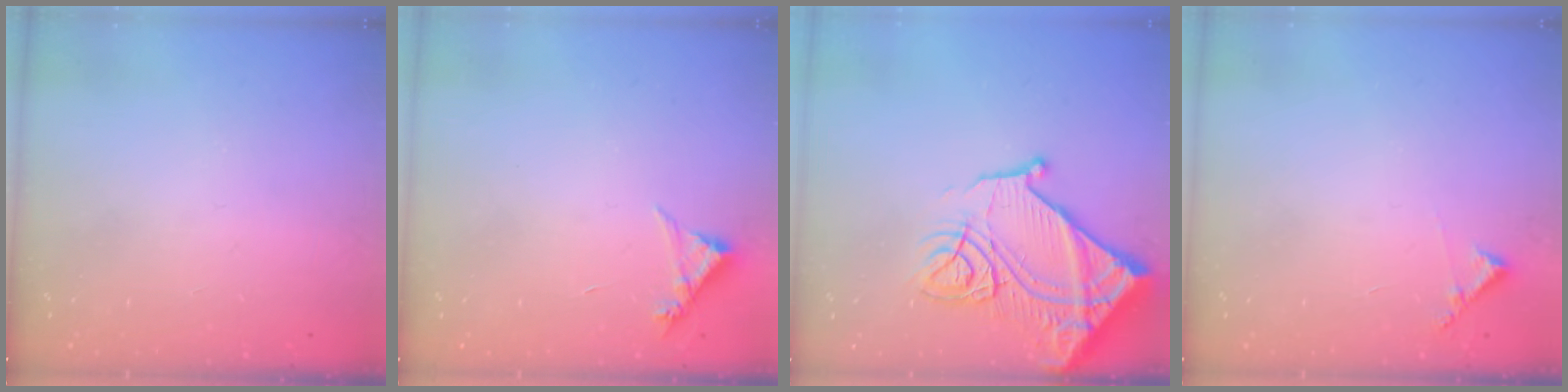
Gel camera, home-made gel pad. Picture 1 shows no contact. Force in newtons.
{"total": 4.3, "press": 4.2, "slide": 0.4}
{"total": 19.6, "press": 19.5, "slide": 2.0}
{"total": 6.4, "press": 6.4, "slide": 0.5}